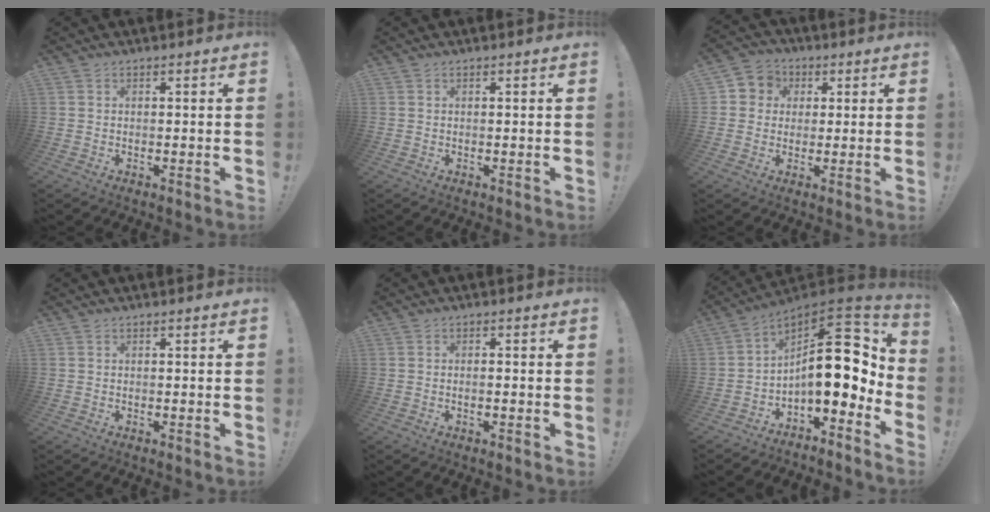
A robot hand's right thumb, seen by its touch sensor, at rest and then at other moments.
{"total": 0.0}
{"total": 6.2, "force": [0.1, 6.1, 1.5], "torque": [-0.011, 0.007, 0.004]}
{"total": 0.0}
{"total": 1.2, "force": [-0.6, 0.1, 1.1], "torque": [-0.012, -0.002, -0.014]}
{"total": 19.7, "force": [1.9, 9.0, 17.4], "torque": [-0.255, -0.020, 0.035]}